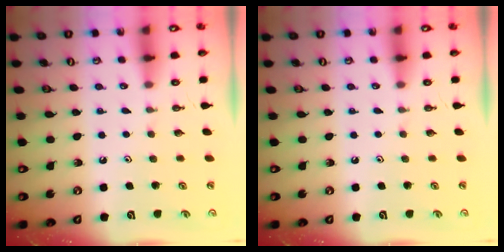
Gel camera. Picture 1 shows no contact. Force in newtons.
{"total": 0.0}